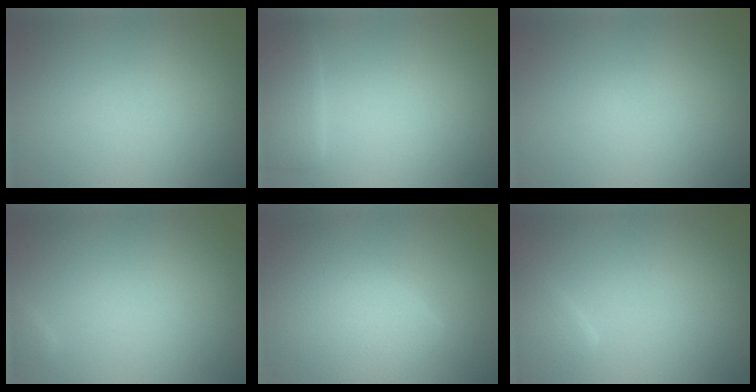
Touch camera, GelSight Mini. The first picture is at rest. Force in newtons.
{"total": 2.4, "press": 1.7, "slide": 1.7}
{"total": 0.0}
{"total": 0.8, "press": 0.8, "slide": 0.0}
{"total": 8.1, "press": 8.1, "slide": 0.2}
{"total": 2.2, "press": 2.2, "slide": 0.2}